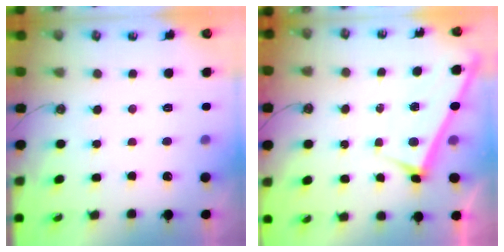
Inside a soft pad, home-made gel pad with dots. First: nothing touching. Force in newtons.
{"total": 3.0, "press": 3.0, "slide": 0.2}